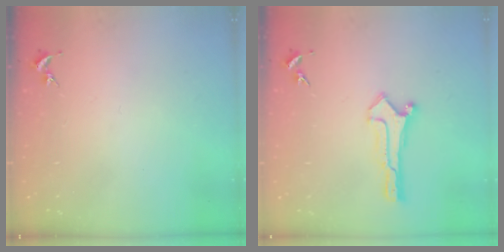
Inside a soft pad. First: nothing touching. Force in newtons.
{"total": 0.0}